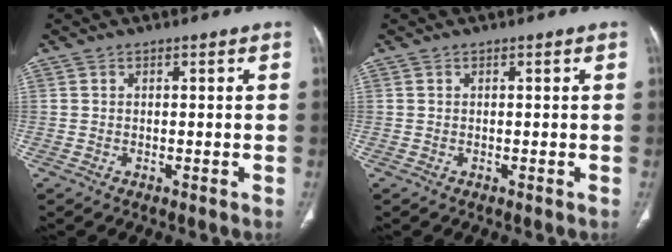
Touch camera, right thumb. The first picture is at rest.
{"total": 0.0}